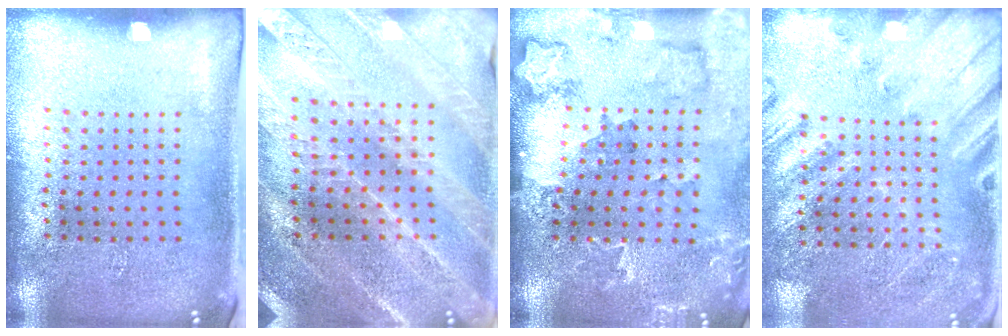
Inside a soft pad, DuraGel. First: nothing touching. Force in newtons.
{"total": 2.4, "press": 2.4, "slide": 0.4}
{"total": 2.0, "press": 1.9, "slide": 0.4}
{"total": 2.3, "press": 2.2, "slide": 0.6}